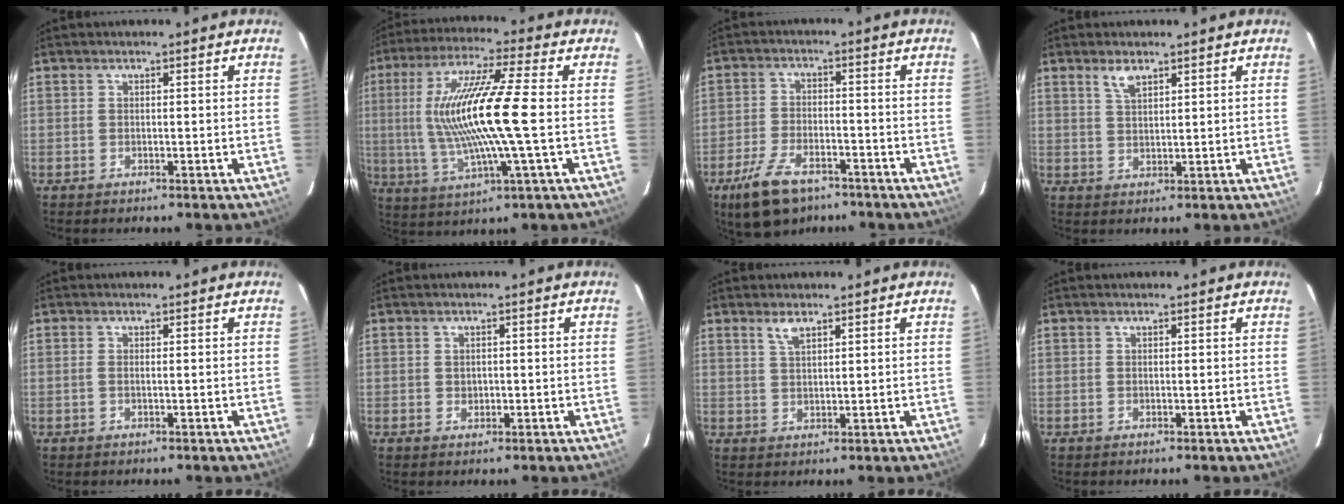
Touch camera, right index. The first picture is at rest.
{"total": 16.7, "force": [0.1, 1.2, 16.6], "torque": [-0.317, 0.000, 0.006]}
{"total": 10.8, "force": [-7.3, 5.3, 6.0], "torque": [-0.144, -0.010, -0.129]}
{"total": 3.0, "force": [2.1, 1.1, 1.9], "torque": [-0.034, 0.002, 0.041]}
{"total": 0.8, "force": [-0.1, 0.0, 0.8], "torque": [-0.017, 0.001, -0.005]}
{"total": 1.3, "force": [0.0, 1.2, 0.6], "torque": [-0.009, 0.003, 0.001]}
{"total": 2.6, "force": [1.8, 0.9, 1.7], "torque": [-0.032, 0.003, 0.035]}
{"total": 0.0}